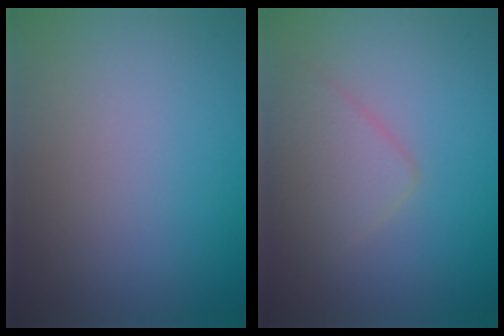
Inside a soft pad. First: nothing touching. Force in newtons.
{"total": 2.7, "press": 2.7, "slide": 0.2}